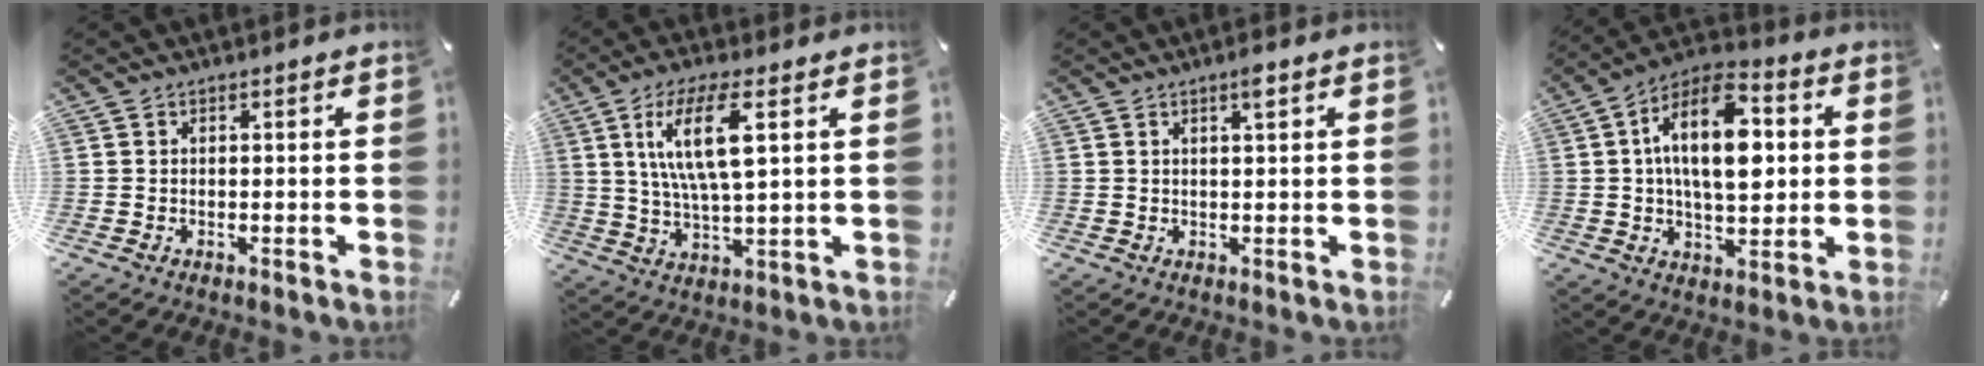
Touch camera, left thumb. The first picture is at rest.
{"total": 12.4, "force": [4.5, 3.4, 11.1], "torque": [-0.232, -0.001, 0.069]}
{"total": 2.2, "force": [1.2, 0.2, 1.9], "torque": [-0.040, 0.002, 0.020]}
{"total": 17.2, "force": [2.8, 9.5, 14.1], "torque": [-0.250, -0.008, 0.042]}